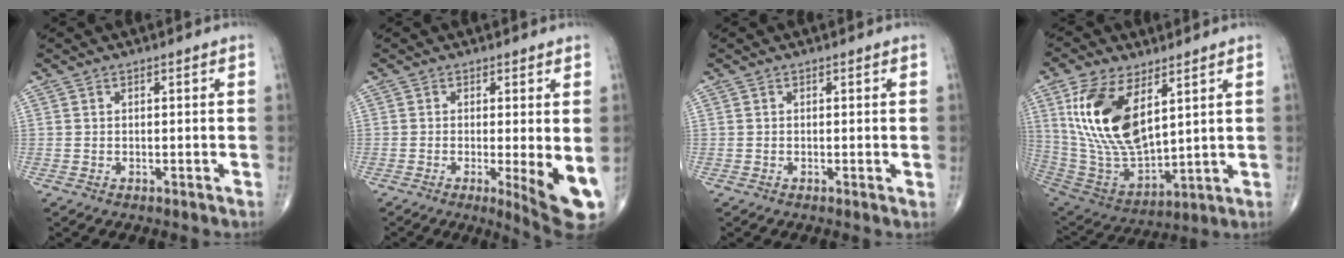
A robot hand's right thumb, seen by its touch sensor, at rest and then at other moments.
{"total": 8.9, "force": [-1.7, 1.9, 8.5], "torque": [-0.116, -0.020, -0.023]}
{"total": 0.6, "force": [0.0, 0.1, 0.5], "torque": [-0.012, -0.003, -0.003]}
{"total": 19.1, "force": [7.0, 9.5, 15.0], "torque": [-0.283, -0.033, 0.148]}